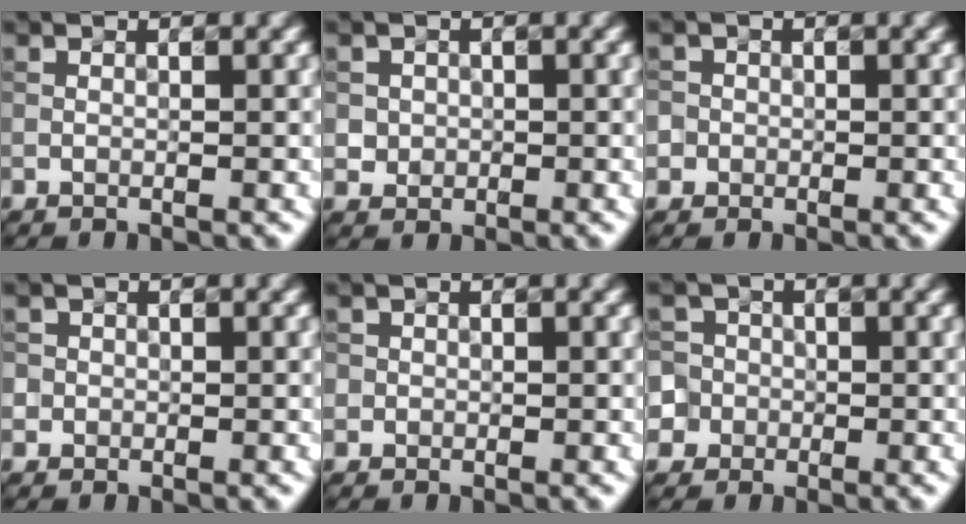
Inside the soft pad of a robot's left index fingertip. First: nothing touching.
{"total": 1.7, "force": [0.2, 1.6, 0.4], "torque": [-0.003, 0.000, 0.013]}
{"total": 2.1, "force": [-0.3, 2.1, 0.4], "torque": [0.009, 0.015, -0.014]}
{"total": 2.1, "force": [0.2, 2.0, 0.5], "torque": [0.003, 0.013, -0.003]}
{"total": 1.0, "force": [0.1, 1.0, 0.2], "torque": [0.006, 0.004, 0.002]}
{"total": 6.2, "force": [-1.2, 5.8, 1.6], "torque": [-0.038, 0.026, -0.048]}